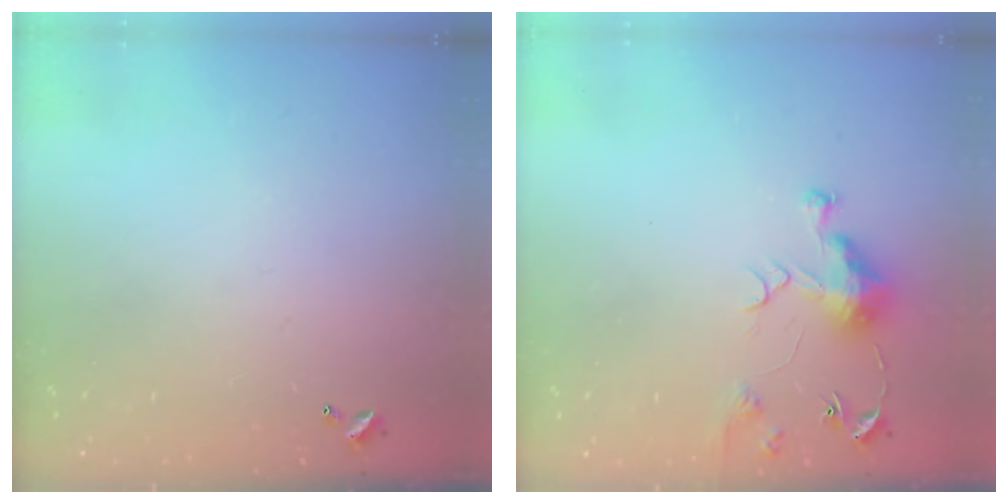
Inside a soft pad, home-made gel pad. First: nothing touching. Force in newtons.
{"total": 7.0, "press": 7.0, "slide": 0.7}